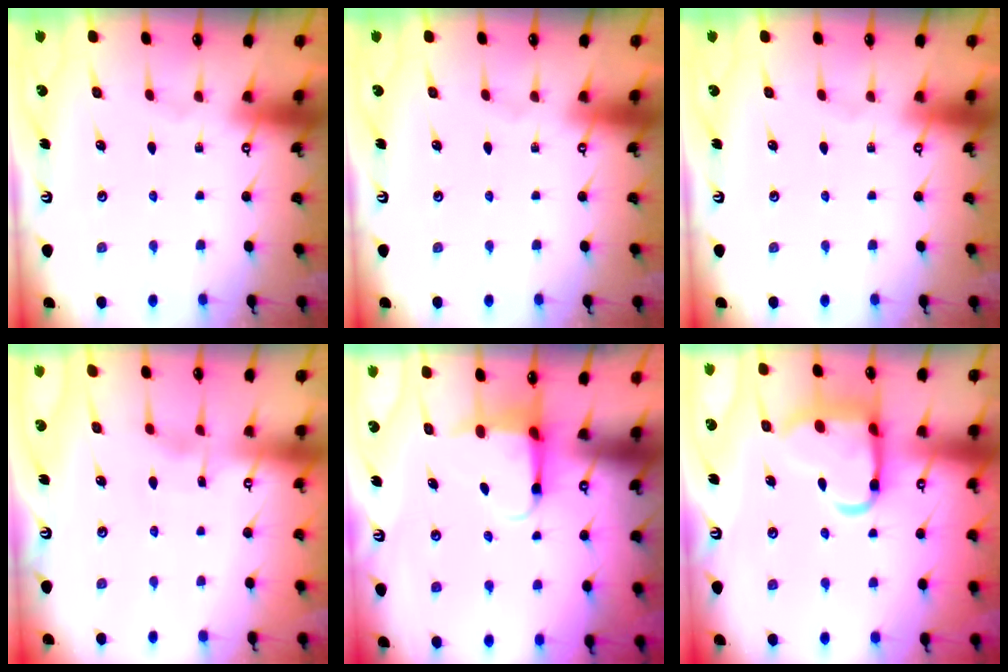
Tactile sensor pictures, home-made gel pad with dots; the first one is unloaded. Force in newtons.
{"total": 0.0}
{"total": 0.0}
{"total": 3.6, "press": 3.6, "slide": 0.4}
{"total": 3.7, "press": 3.6, "slide": 0.7}
{"total": 15.7, "press": 15.5, "slide": 1.9}